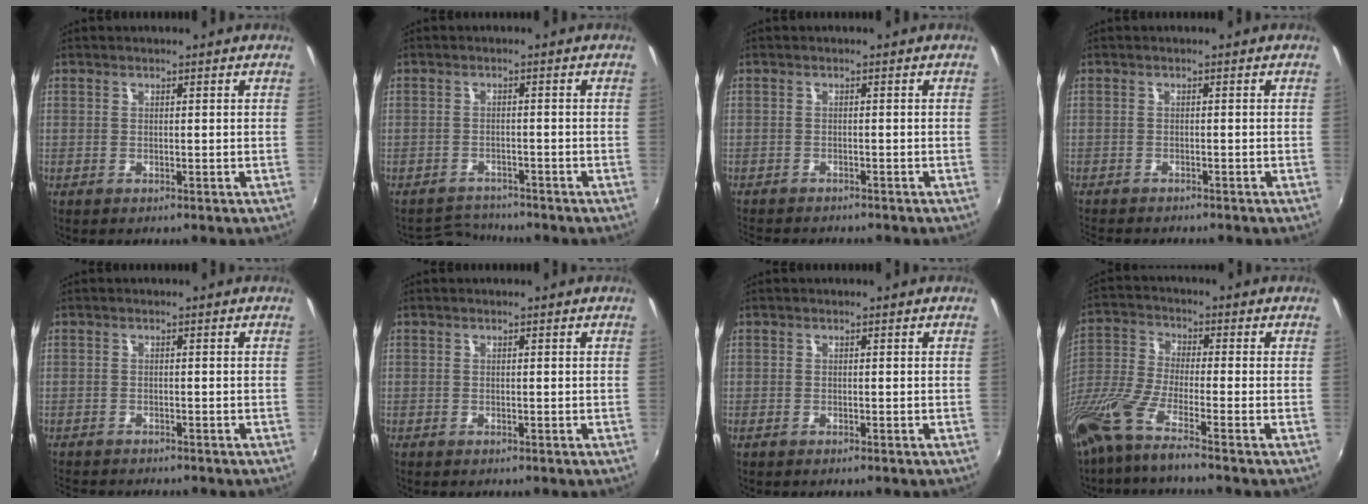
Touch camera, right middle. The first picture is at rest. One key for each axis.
{"total": 3.9, "fx": -3.8, "fy": 0.9, "fz": -0.5, "tx": -0.006, "ty": 0.003, "tz": -0.068}
{"total": 5.1, "fx": -4.7, "fy": 1.0, "fz": 1.6, "tx": -0.044, "ty": -0.017, "tz": -0.076}
{"total": 4.4, "fx": -4.1, "fy": 0.8, "fz": 1.4, "tx": -0.039, "ty": -0.017, "tz": -0.067}
{"total": 4.4, "fx": -4.1, "fy": 0.8, "fz": 1.3, "tx": -0.037, "ty": -0.017, "tz": -0.068}
{"total": 0.0}
{"total": 0.5, "fx": -0.4, "fy": 0.1, "fz": 0.3, "tx": -0.006, "ty": -0.002, "tz": -0.010}
{"total": 11.0, "fx": -7.6, "fy": 0.5, "fz": 8.0, "tx": -0.165, "ty": -0.031, "tz": -0.150}